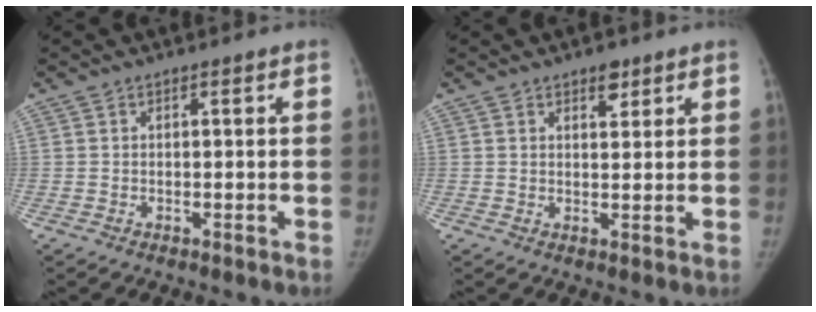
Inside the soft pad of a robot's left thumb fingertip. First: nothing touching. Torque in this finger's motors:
{"motor_torque": [0.32, -0.22, 0.28, -0.17, 0.15]}